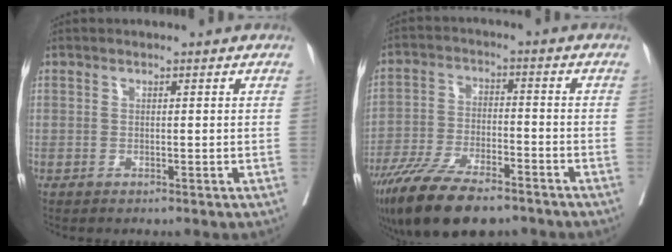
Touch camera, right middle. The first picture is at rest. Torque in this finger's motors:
{"motor_torque": [1.14, -1.00, 0.33, 0.21]}